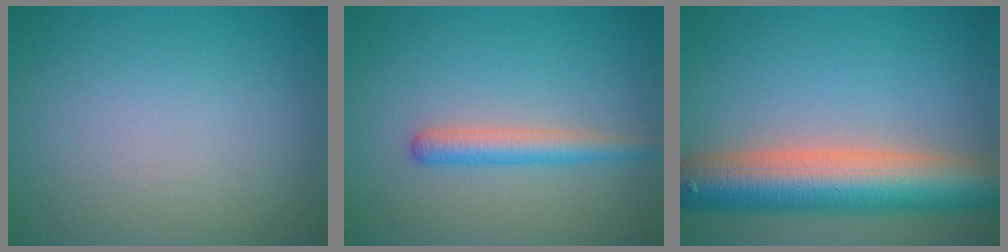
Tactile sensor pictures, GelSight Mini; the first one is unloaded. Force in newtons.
{"total": 2.5, "press": 2.5, "slide": 0.1}
{"total": 10.1, "press": 10.0, "slide": 0.7}